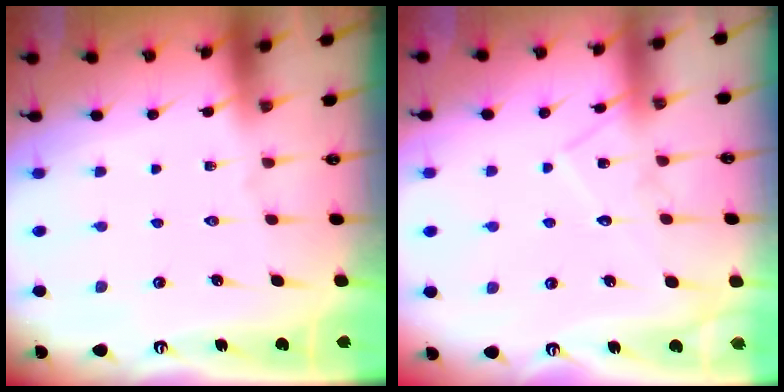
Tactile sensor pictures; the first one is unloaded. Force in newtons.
{"total": 9.4, "press": 9.4, "slide": 0.7}